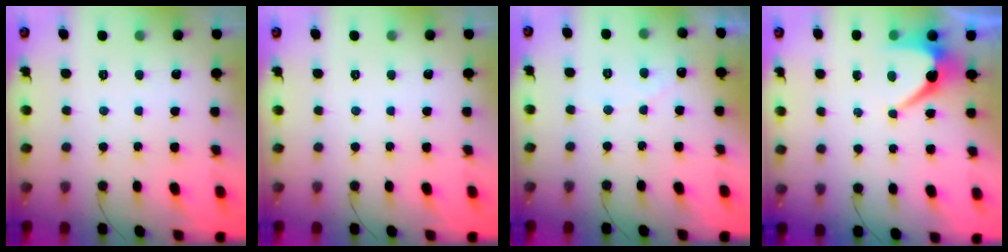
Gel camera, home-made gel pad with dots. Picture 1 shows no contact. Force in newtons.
{"total": 0.0}
{"total": 3.4, "press": 3.4, "slide": 0.1}
{"total": 7.1, "press": 7.1, "slide": 0.6}